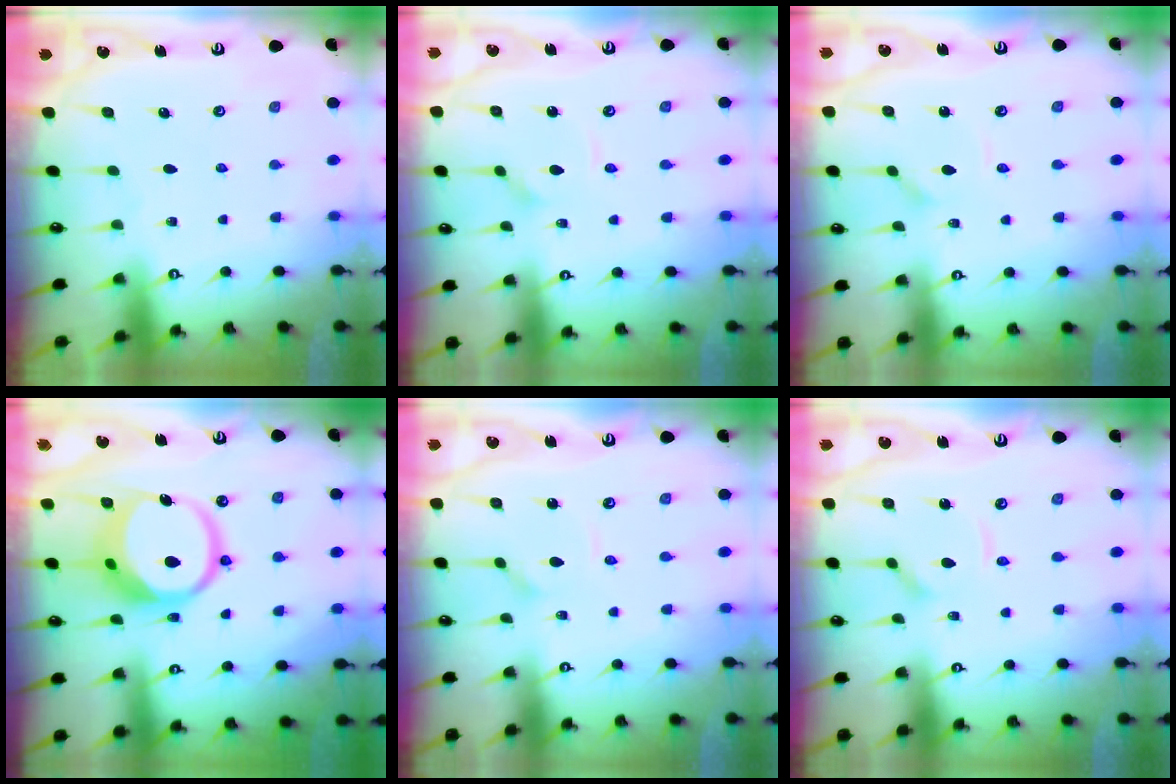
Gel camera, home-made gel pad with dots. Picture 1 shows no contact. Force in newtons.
{"total": 2.0, "press": 2.0, "slide": 0.1}
{"total": 1.8, "press": 1.8, "slide": 0.0}
{"total": 14.3, "press": 14.2, "slide": 1.9}
{"total": 2.2, "press": 2.2, "slide": 0.1}
{"total": 6.0, "press": 6.0, "slide": 0.4}